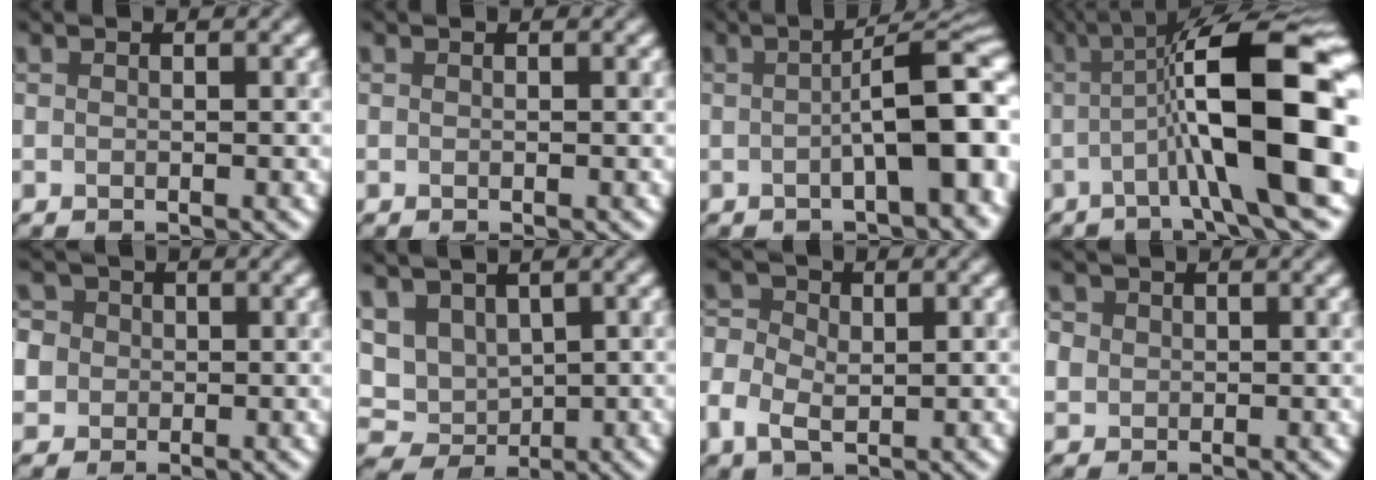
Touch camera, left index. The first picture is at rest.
{"total": 0.0}
{"total": 8.8, "force": [-0.8, 2.9, 8.3], "torque": [-0.104, 0.009, -0.012]}
{"total": 13.6, "force": [-0.8, 3.0, 13.2], "torque": [-0.185, 0.019, -0.021]}
{"total": 6.9, "force": [1.4, 6.2, 2.6], "torque": [-0.062, 0.036, -0.003]}
{"total": 7.5, "force": [2.3, 5.8, 4.2], "torque": [-0.079, 0.011, 0.040]}
{"total": 4.1, "force": [-0.7, 3.1, 2.5], "torque": [-0.053, -0.001, -0.015]}
{"total": 3.0, "force": [1.1, 2.6, 1.1], "torque": [-0.033, 0.014, 0.019]}